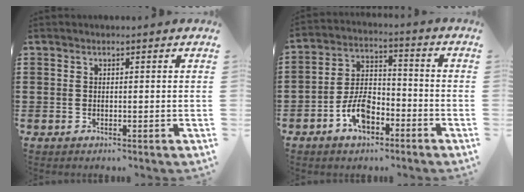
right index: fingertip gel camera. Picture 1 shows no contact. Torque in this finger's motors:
{"motor_torque": [2.14, 0.00, 0.74, 0.09]}